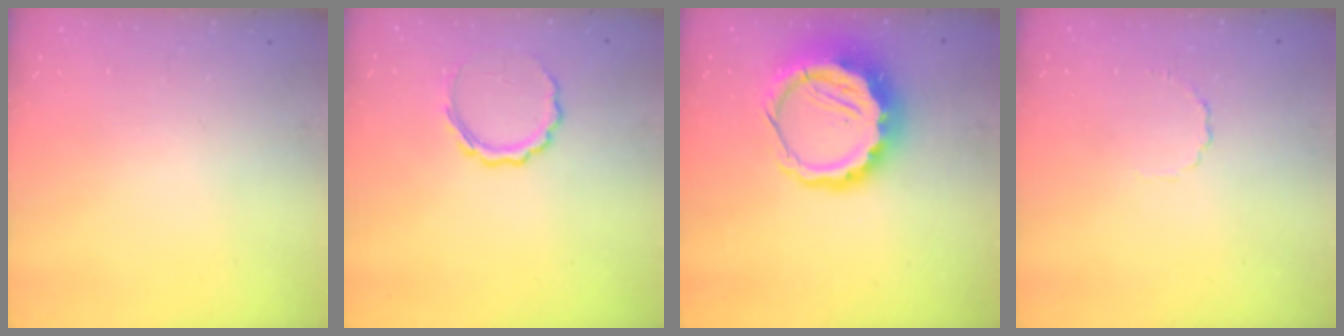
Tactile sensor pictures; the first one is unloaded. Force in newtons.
{"total": 7.6, "press": 7.4, "slide": 1.6}
{"total": 13.6, "press": 13.3, "slide": 2.8}
{"total": 2.6, "press": 2.4, "slide": 1.0}